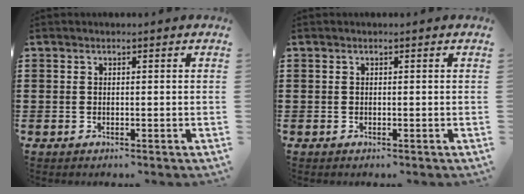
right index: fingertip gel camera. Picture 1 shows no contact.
{"total": 0.0}